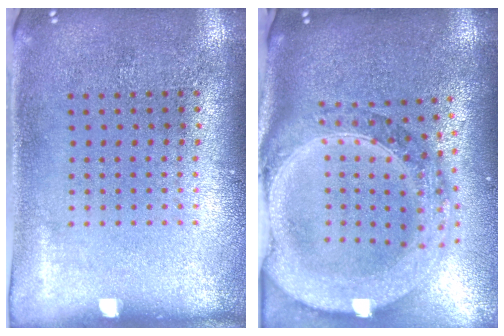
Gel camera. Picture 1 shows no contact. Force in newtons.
{"total": 3.5, "press": 2.8, "slide": 2.0}